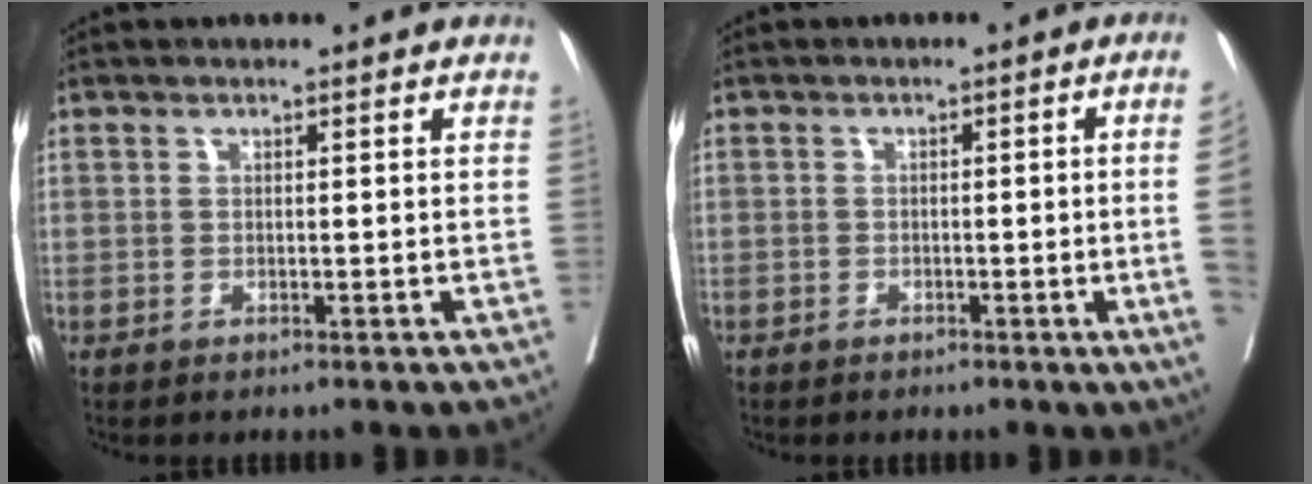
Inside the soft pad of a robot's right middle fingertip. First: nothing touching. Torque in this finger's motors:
{"motor_torque": [0.68, -1.47, -0.22, -0.21]}